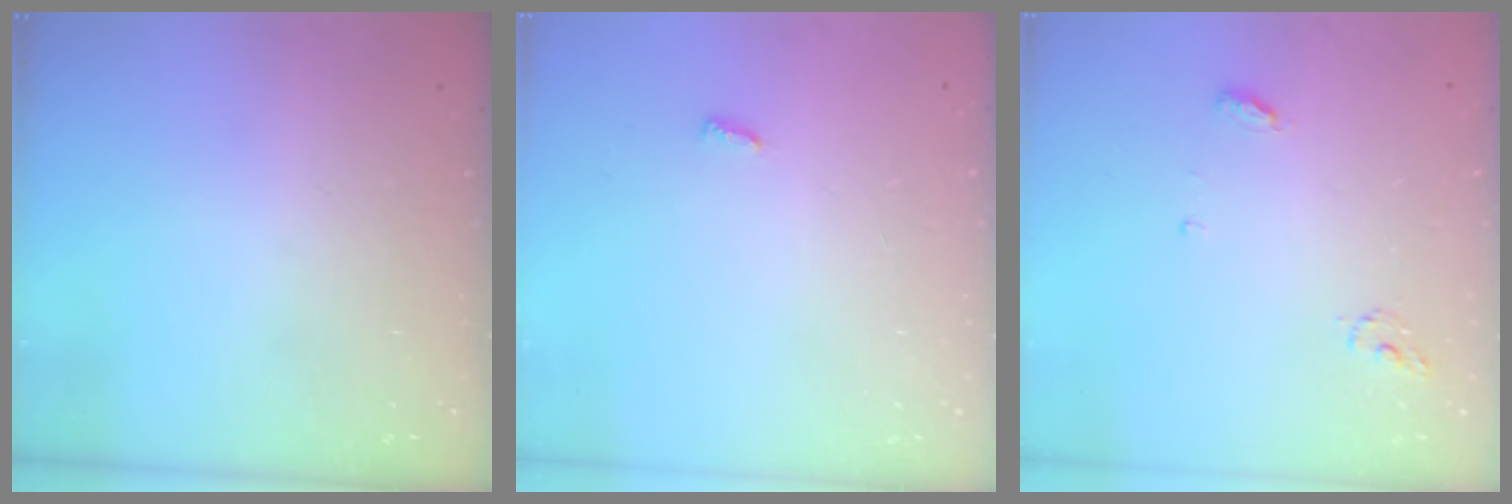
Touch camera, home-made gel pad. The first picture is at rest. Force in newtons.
{"total": 2.8, "press": 2.8, "slide": 0.4}
{"total": 5.1, "press": 5.1, "slide": 0.4}